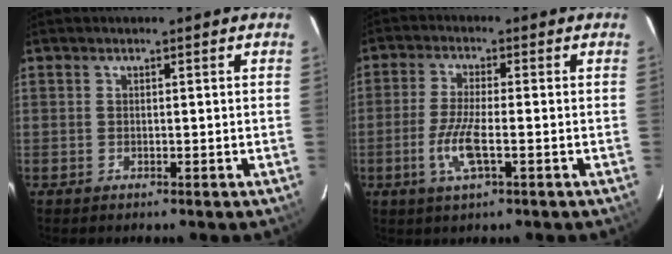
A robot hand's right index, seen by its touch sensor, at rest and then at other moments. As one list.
[{"total": 6.6, "force": [-2.3, 1.1, 6.1], "torque": [-0.130, -0.008, -0.047]}]